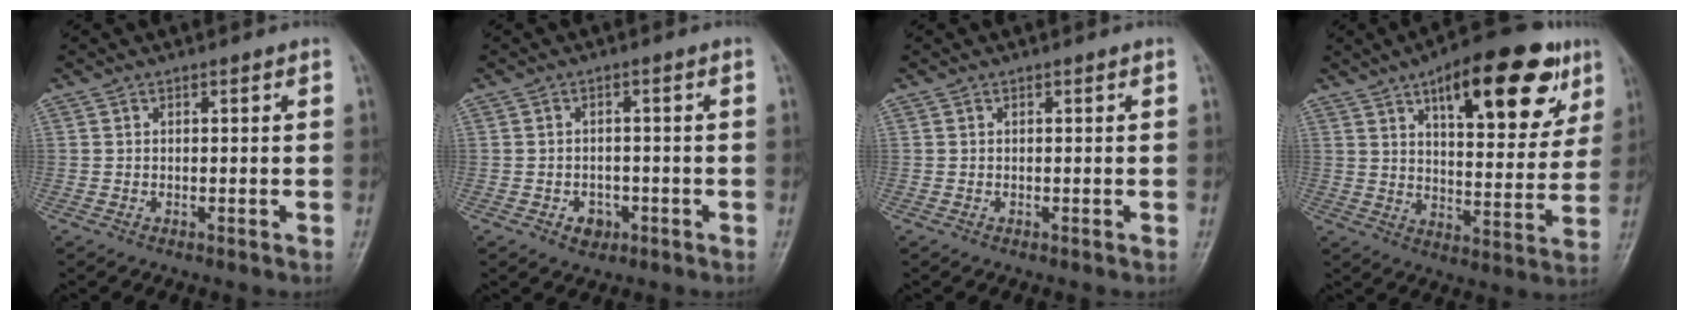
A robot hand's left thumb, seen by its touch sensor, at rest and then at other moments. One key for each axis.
{"total": 3.1, "fx": -1.6, "fy": 2.5, "fz": 1.1, "tx": -0.003, "ty": 0.010, "tz": -0.022}
{"total": 0.0}
{"total": 22.4, "fx": 11.4, "fy": 8.9, "fz": 17.1, "tx": -0.203, "ty": -0.027, "tz": 0.165}